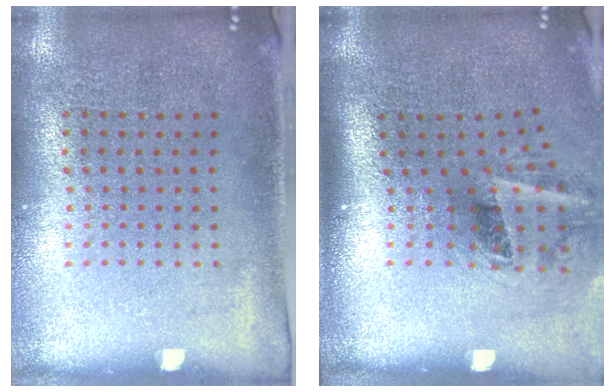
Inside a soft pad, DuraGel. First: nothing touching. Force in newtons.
{"total": 2.1, "press": 1.3, "slide": 1.6}